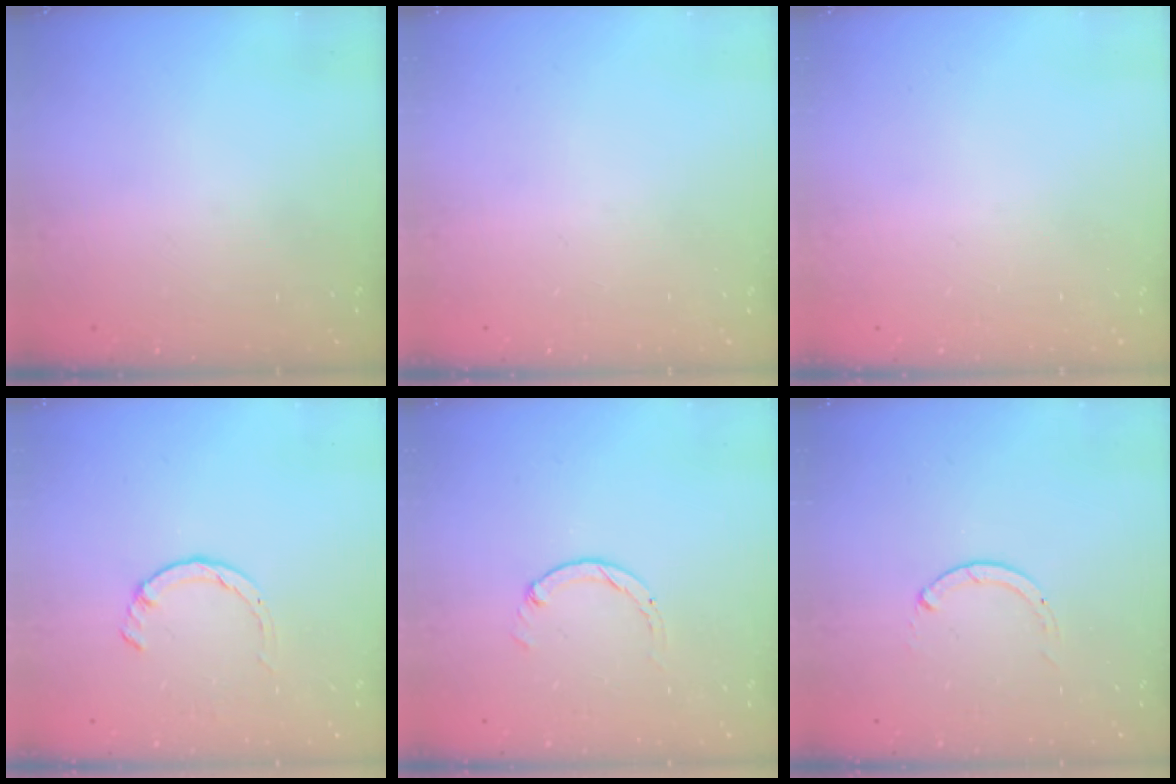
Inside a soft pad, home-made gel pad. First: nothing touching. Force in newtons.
{"total": 0.0}
{"total": 0.0}
{"total": 1.4, "press": 1.4, "slide": 0.3}
{"total": 0.0}
{"total": 0.0}